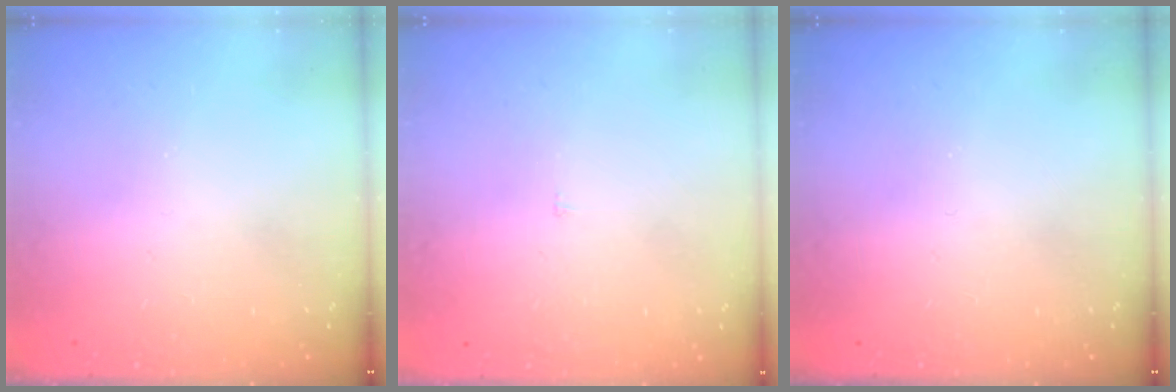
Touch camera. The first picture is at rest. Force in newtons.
{"total": 1.8, "press": 1.8, "slide": 0.1}
{"total": 0.0}